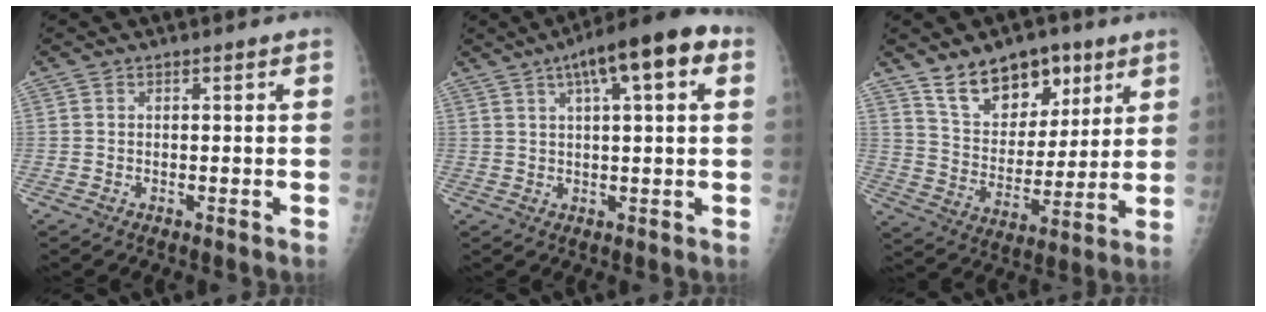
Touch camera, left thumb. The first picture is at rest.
{"total": 12.5, "force": [5.2, 3.2, 10.9], "torque": [-0.155, 0.019, 0.071]}
{"total": 14.5, "force": [9.4, 8.6, 7.0], "torque": [-0.069, -0.054, 0.167]}